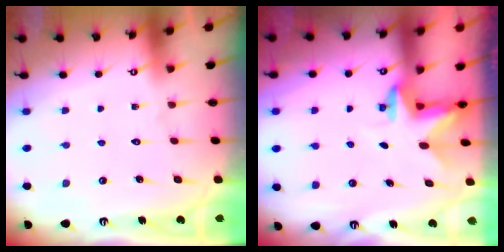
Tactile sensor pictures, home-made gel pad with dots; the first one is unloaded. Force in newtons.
{"total": 2.4, "press": 2.3, "slide": 0.4}